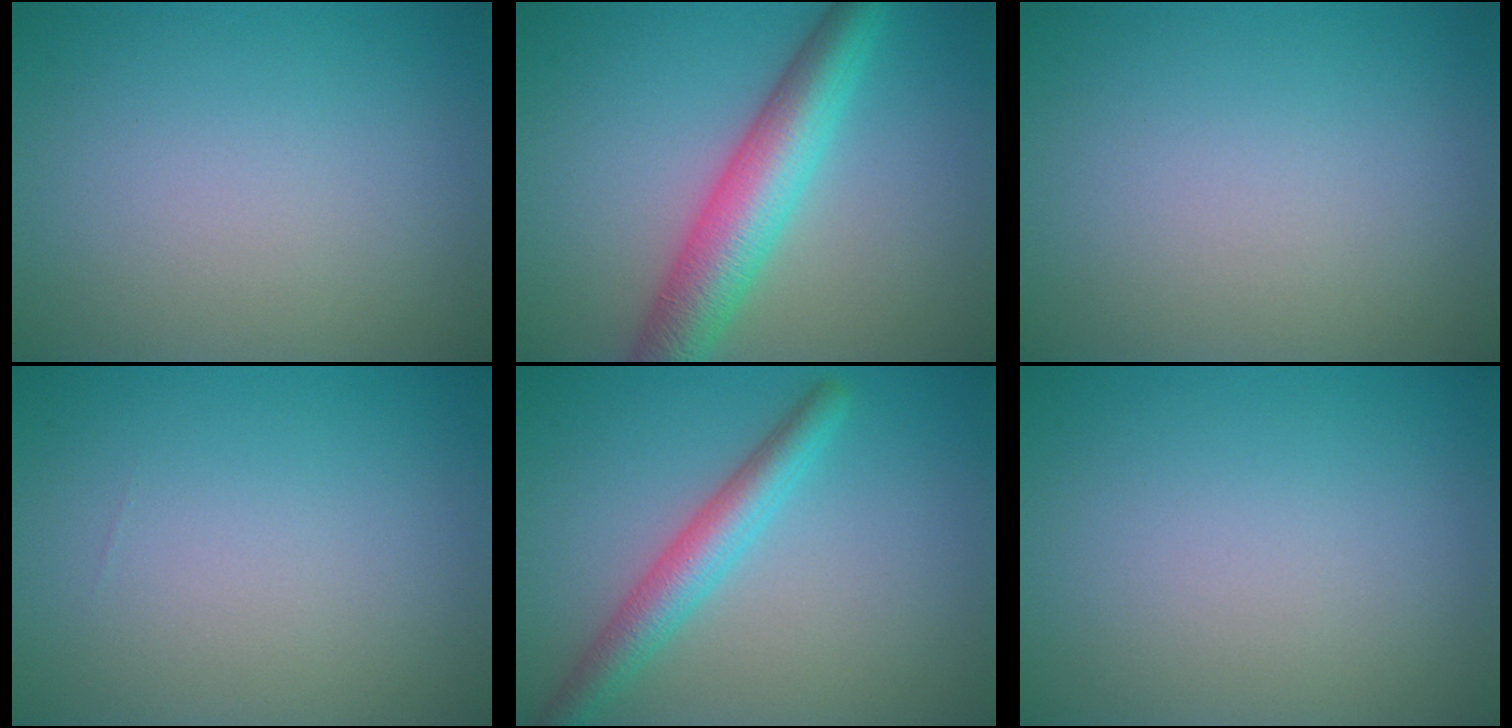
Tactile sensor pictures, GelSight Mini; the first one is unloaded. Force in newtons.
{"total": 6.7, "press": 6.7, "slide": 0.1}
{"total": 0.0}
{"total": 0.0}
{"total": 3.8, "press": 3.8, "slide": 0.1}
{"total": 0.0}